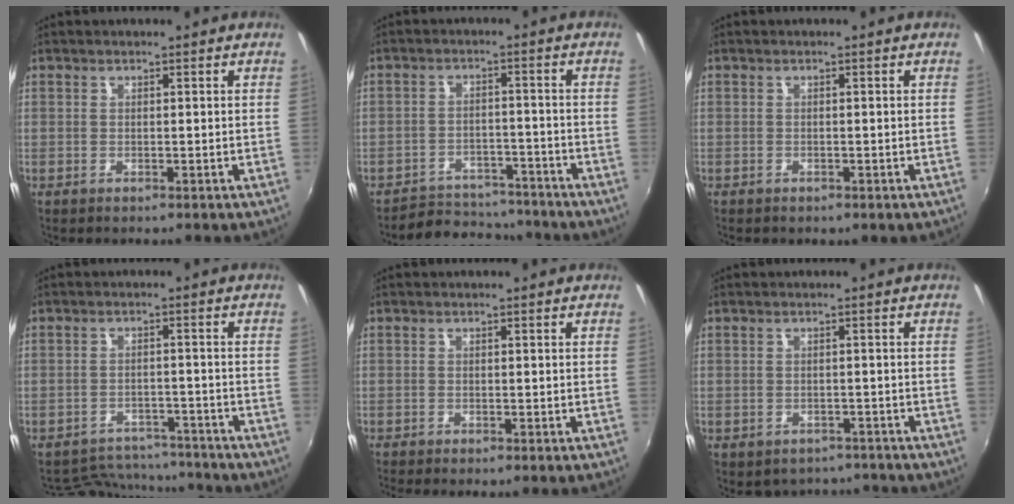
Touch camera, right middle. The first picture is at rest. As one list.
[{"total": 10.1, "force": [-9.2, 3.8, 1.7], "torque": [-0.051, 0.020, -0.126]}, {"total": 1.3, "force": [-0.9, 0.7, 0.6], "torque": [-0.014, -0.003, -0.011]}, {"total": 9.5, "force": [-9.0, 3.0, 1.0], "torque": [-0.034, 0.018, -0.124]}, {"total": 1.5, "force": [-1.2, -0.2, 0.9], "torque": [-0.020, -0.005, -0.018]}, {"total": 5.6, "force": [-4.5, 3.0, 1.5], "torque": [-0.034, -0.012, -0.054]}]